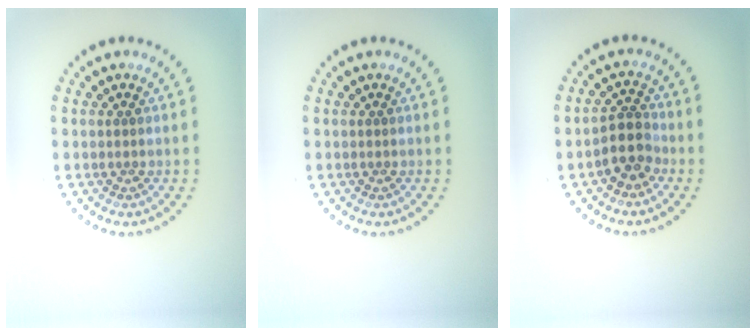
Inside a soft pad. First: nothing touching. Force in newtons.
{"total": 0.0}
{"total": 2.9, "press": 2.6, "slide": 1.4}